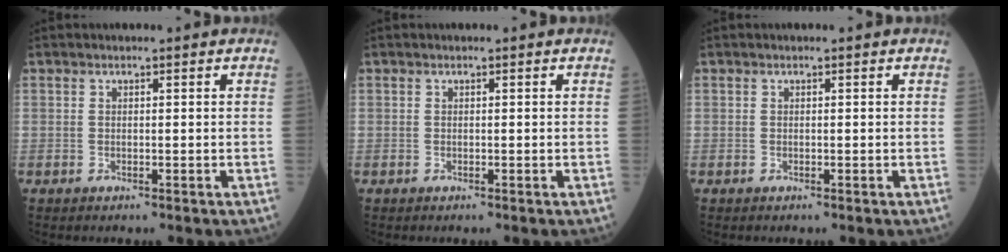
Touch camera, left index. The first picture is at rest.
{"total": 0.0}
{"total": 0.0}